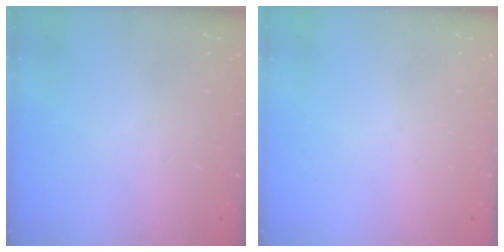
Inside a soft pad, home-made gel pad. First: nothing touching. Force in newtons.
{"total": 0.0}